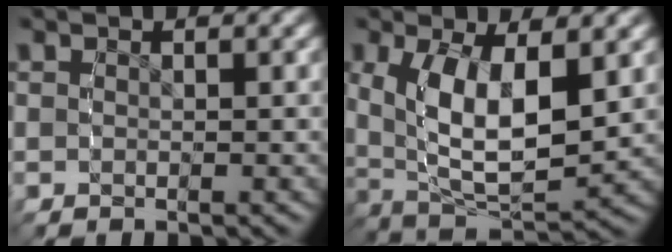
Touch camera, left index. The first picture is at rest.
{"total": 9.3, "force": [0.1, 5.7, 7.3], "torque": [-0.141, -0.032, 0.021]}